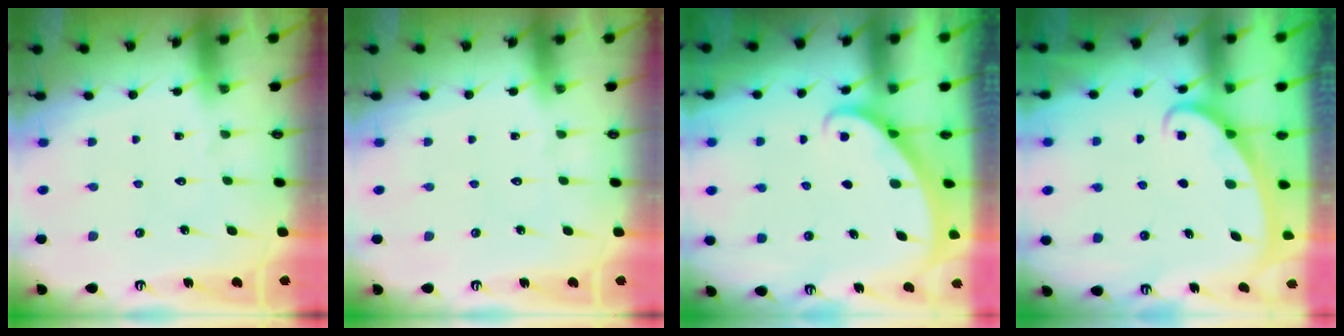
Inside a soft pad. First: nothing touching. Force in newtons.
{"total": 0.0}
{"total": 1.3, "press": 1.3, "slide": 0.1}
{"total": 2.1, "press": 2.1, "slide": 0.1}